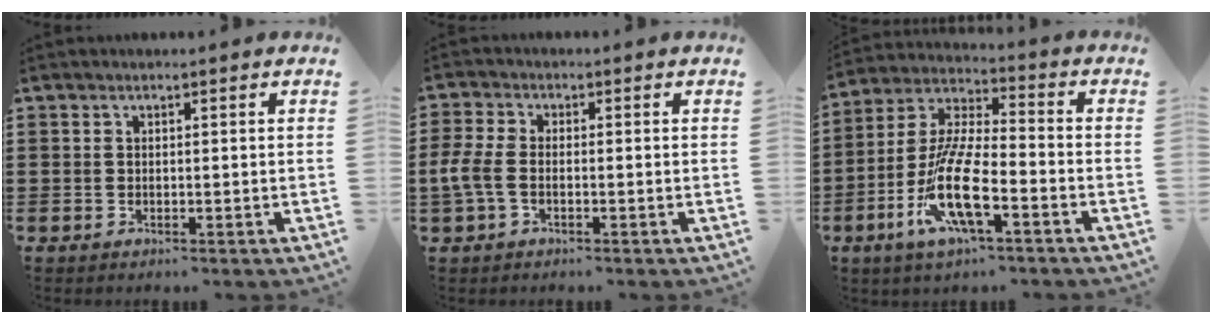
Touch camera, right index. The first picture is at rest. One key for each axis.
{"total": 4.0, "fx": -1.3, "fy": 2.0, "fz": 3.2, "tx": -0.092, "ty": -0.011, "tz": -0.033}
{"total": 13.0, "fx": -6.0, "fy": 3.3, "fz": 11.0, "tx": -0.252, "ty": -0.012, "tz": -0.122}